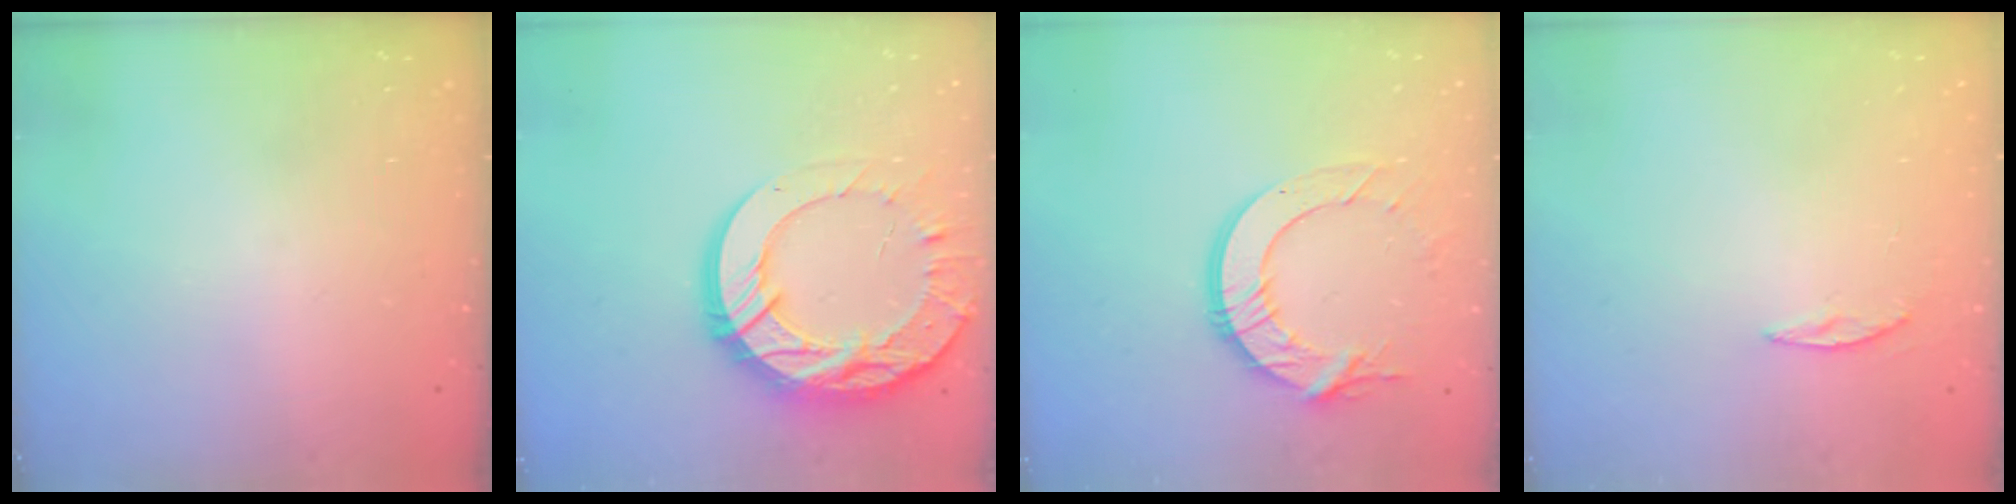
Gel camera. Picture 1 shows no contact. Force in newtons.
{"total": 25.1, "press": 25.0, "slide": 2.3}
{"total": 12.6, "press": 12.6, "slide": 1.1}
{"total": 3.5, "press": 3.5, "slide": 0.4}